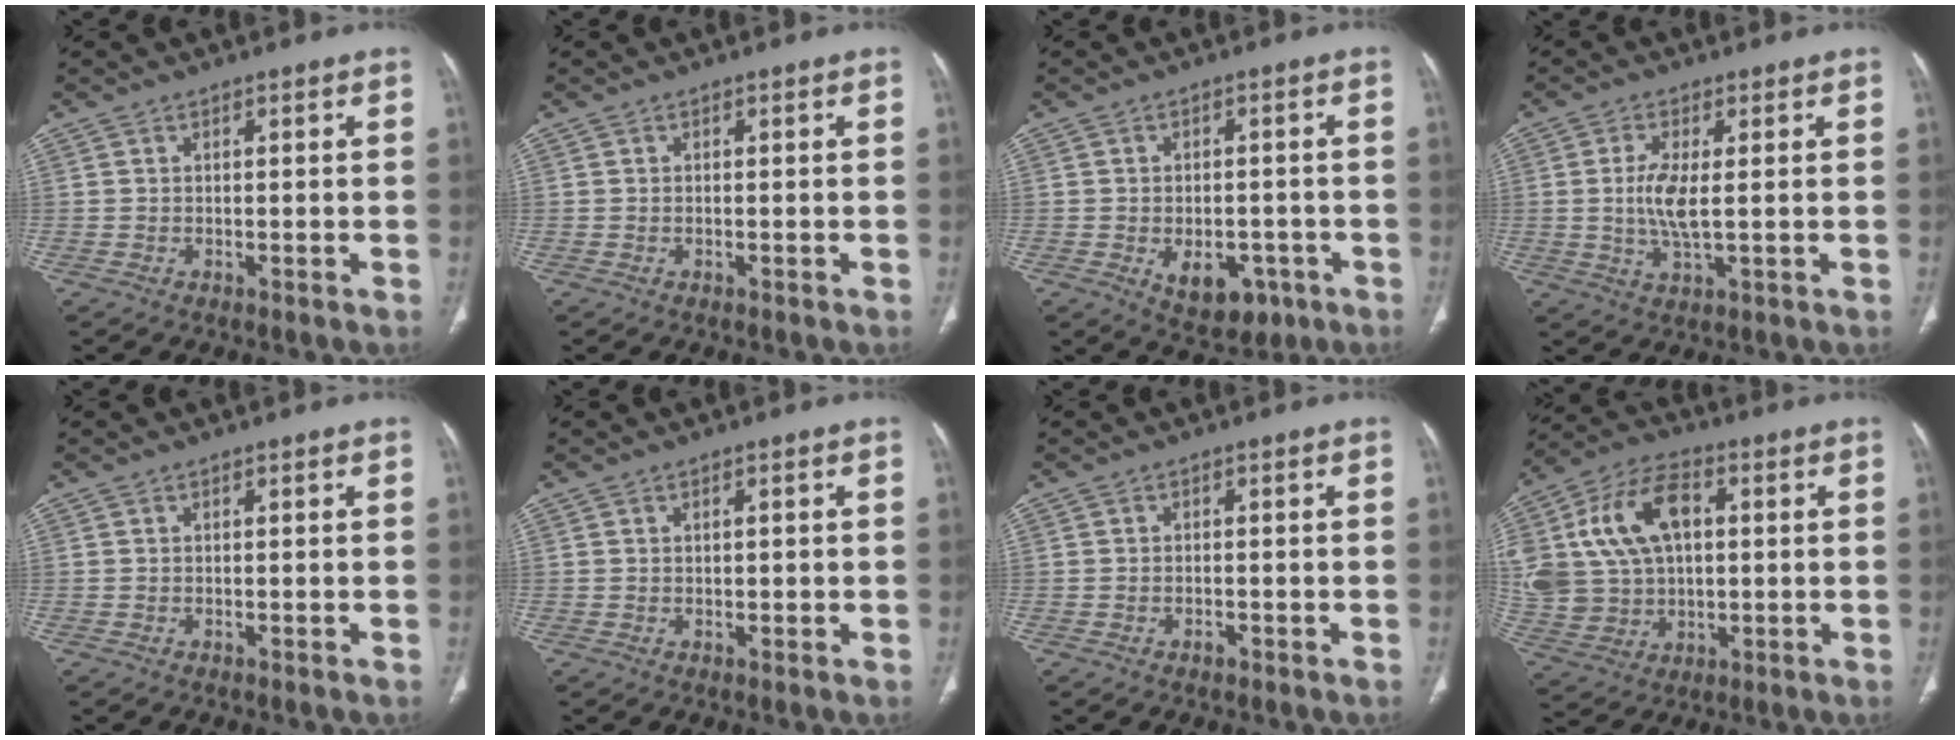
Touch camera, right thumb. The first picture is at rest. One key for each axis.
{"total": 0.0}
{"total": 8.9, "fx": -3.4, "fy": 5.7, "fz": 5.9, "tx": -0.062, "ty": 0.013, "tz": -0.031}
{"total": 6.2, "fx": 0.4, "fy": 2.0, "fz": 5.8, "tx": -0.130, "ty": -0.010, "tz": 0.010}
{"total": 0.0}
{"total": 1.3, "fx": 0.3, "fy": 0.7, "fz": 1.1, "tx": -0.014, "ty": -0.001, "tz": 0.006}
{"total": 1.2, "fx": -0.7, "fy": 0.7, "fz": 0.7, "tx": -0.012, "ty": 0.006, "tz": -0.009}
{"total": 21.1, "fx": 4.1, "fy": 14.5, "fz": 14.7, "tx": -0.299, "ty": 0.021, "tz": 0.084}